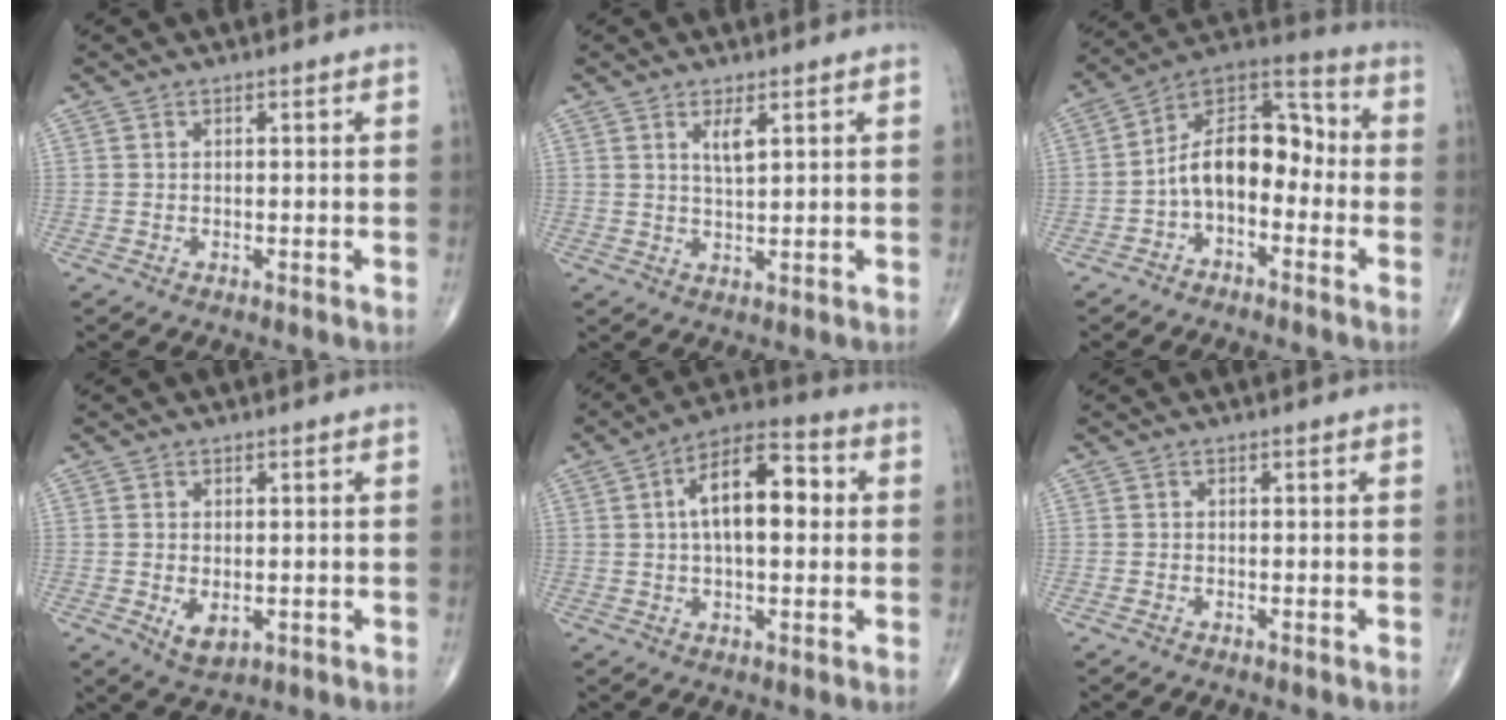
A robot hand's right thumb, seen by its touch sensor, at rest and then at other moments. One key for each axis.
{"total": 3.3, "fx": 1.6, "fy": 0.9, "fz": 2.8, "tx": -0.051, "ty": -0.014, "tz": 0.032}
{"total": 13.1, "fx": -2.5, "fy": 7.9, "fz": 10.1, "tx": -0.141, "ty": 0.063, "tz": -0.057}
{"total": 3.9, "fx": -0.7, "fy": 2.4, "fz": 3.1, "tx": -0.044, "ty": -0.010, "tz": -0.002}
{"total": 13.1, "fx": 1.9, "fy": 6.3, "fz": 11.3, "tx": -0.171, "ty": 0.027, "tz": 0.022}
{"total": 0.5, "fx": -0.3, "fy": 0.4, "fz": 0.2, "tx": -0.002, "ty": 0.003, "tz": -0.007}